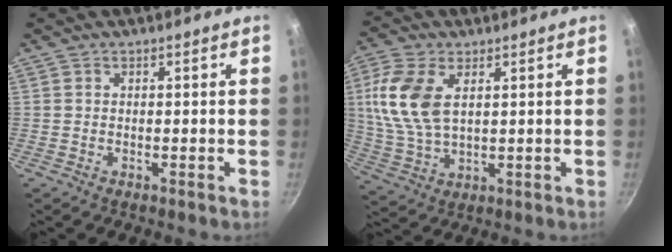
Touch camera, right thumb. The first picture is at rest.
{"total": 12.1, "force": [3.3, 6.7, 9.6], "torque": [-0.200, -0.003, 0.068]}